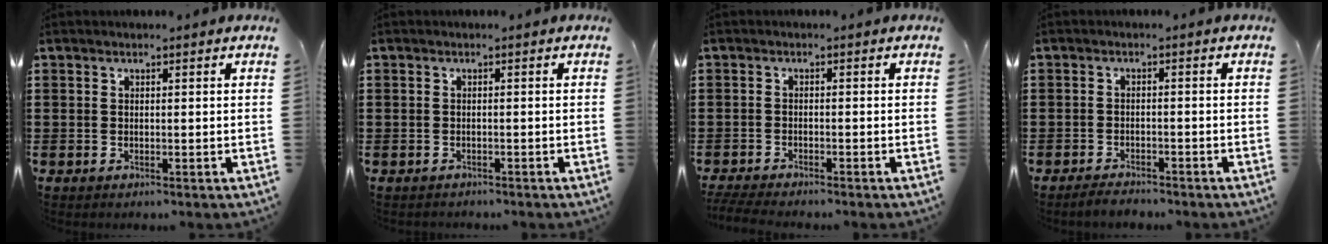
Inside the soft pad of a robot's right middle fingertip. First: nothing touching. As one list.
[{"total": 0.8, "force": [-0.7, 0.3, -0.1], "torque": [0.001, 0.003, -0.016]}, {"total": 2.4, "force": [-2.3, 0.0, 0.6], "torque": [-0.025, -0.005, -0.051]}, {"total": 2.1, "force": [-2.1, 0.3, 0.3], "torque": [-0.011, -0.001, -0.042]}]